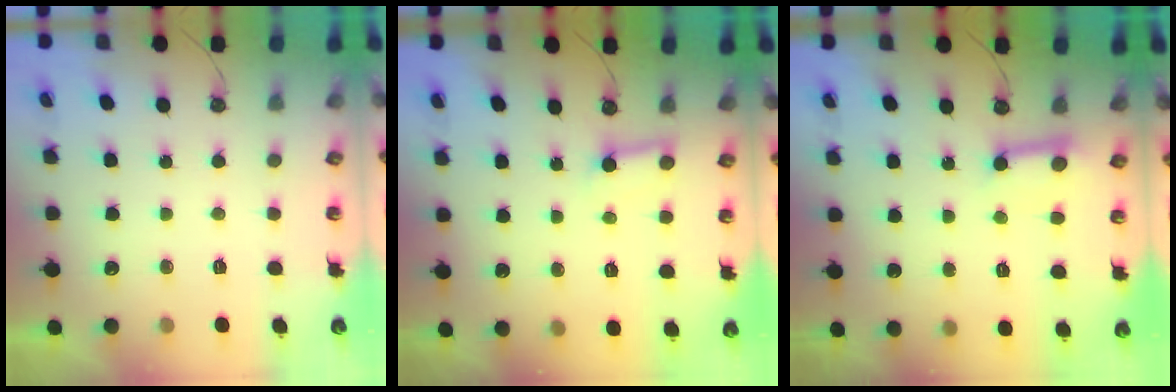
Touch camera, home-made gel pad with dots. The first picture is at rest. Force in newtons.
{"total": 4.0, "press": 4.0, "slide": 0.3}
{"total": 8.7, "press": 8.7, "slide": 0.5}